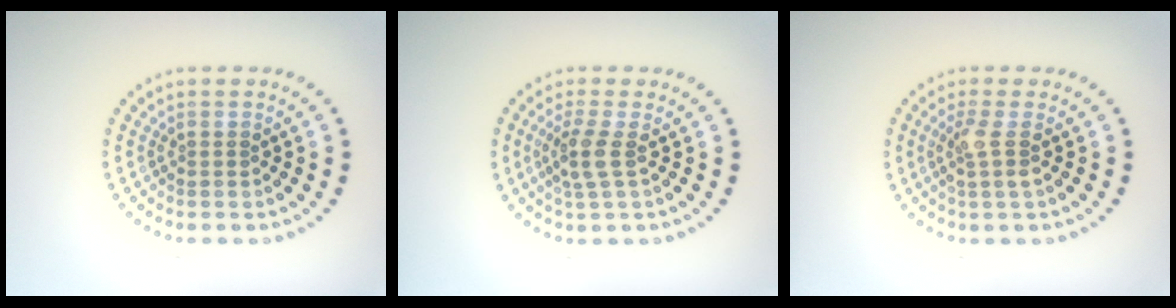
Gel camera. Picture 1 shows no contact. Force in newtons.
{"total": 2.3, "press": 1.8, "slide": 1.4}
{"total": 1.9, "press": 1.5, "slide": 1.2}